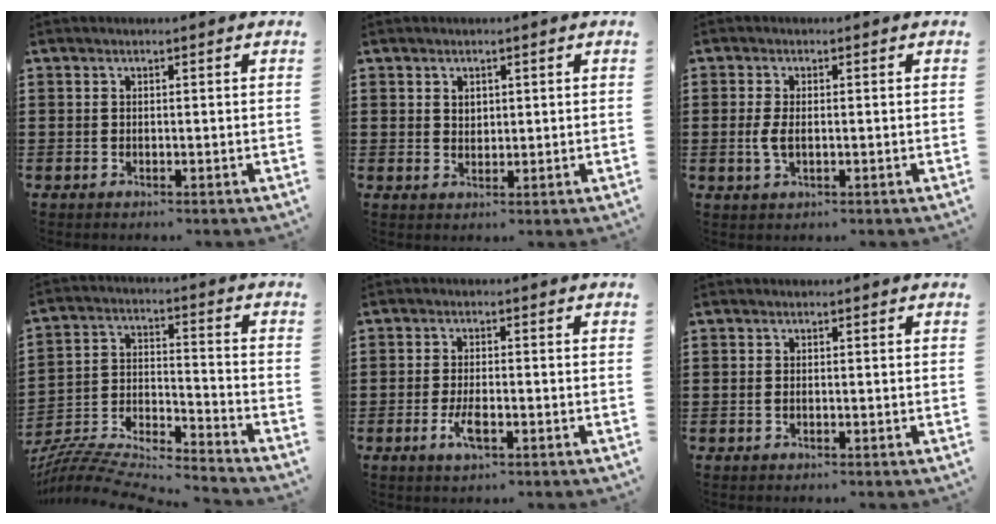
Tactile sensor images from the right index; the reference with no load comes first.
{"total": 1.5, "force": [1.0, 1.1, 0.5], "torque": [-0.011, 0.006, 0.018]}
{"total": 3.0, "force": [-0.1, 1.3, 2.6], "torque": [-0.066, -0.002, -0.008]}
{"total": 6.4, "force": [-6.1, 0.6, 1.8], "torque": [-0.042, -0.012, -0.125]}
{"total": 3.7, "force": [-1.4, 1.2, 3.2], "torque": [-0.067, -0.004, -0.028]}
{"total": 0.6, "force": [-0.1, 0.3, 0.5], "torque": [-0.013, -0.001, -0.002]}